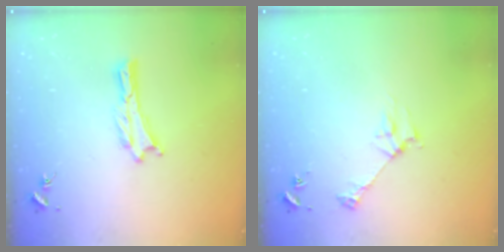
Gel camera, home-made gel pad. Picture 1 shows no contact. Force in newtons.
{"total": 2.8, "press": 2.8, "slide": 0.3}